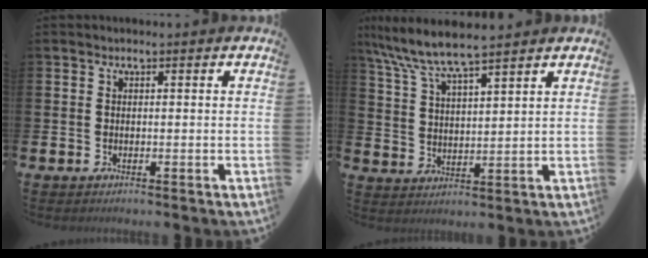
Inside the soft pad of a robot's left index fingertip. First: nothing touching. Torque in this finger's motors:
{"motor_torque": [0.74, -0.71, 0.94, 0.21]}